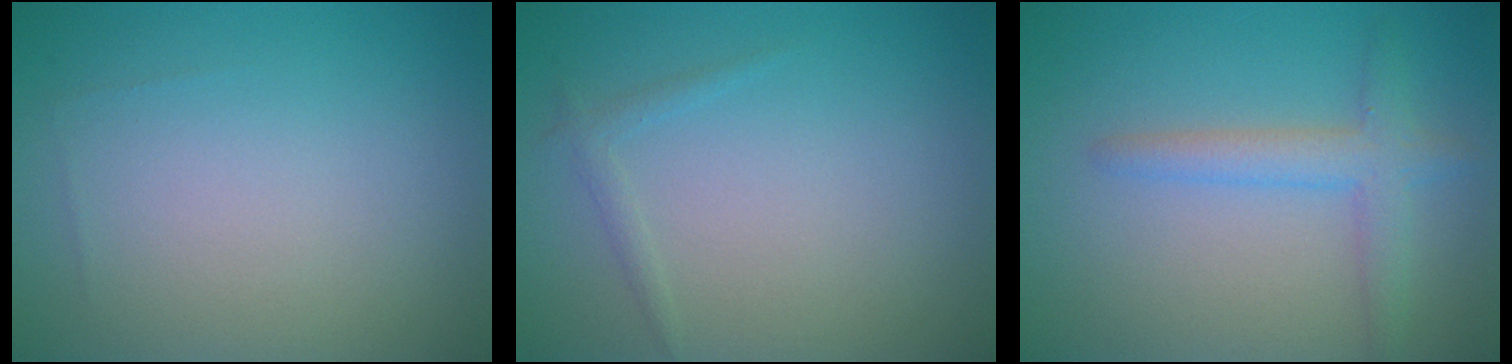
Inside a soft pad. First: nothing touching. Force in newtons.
{"total": 0.9, "press": 0.9, "slide": 0.1}
{"total": 2.8, "press": 2.8, "slide": 0.2}